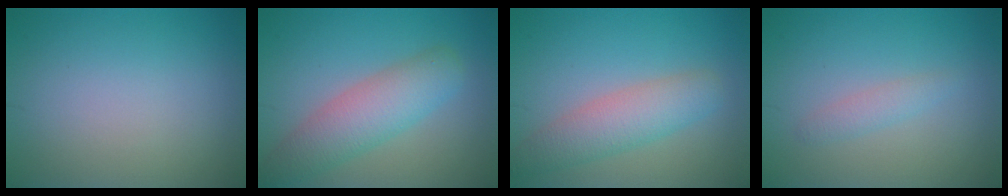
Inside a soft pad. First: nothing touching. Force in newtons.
{"total": 5.0, "press": 5.0, "slide": 0.3}
{"total": 4.1, "press": 4.1, "slide": 0.3}
{"total": 1.3, "press": 1.3, "slide": 0.0}